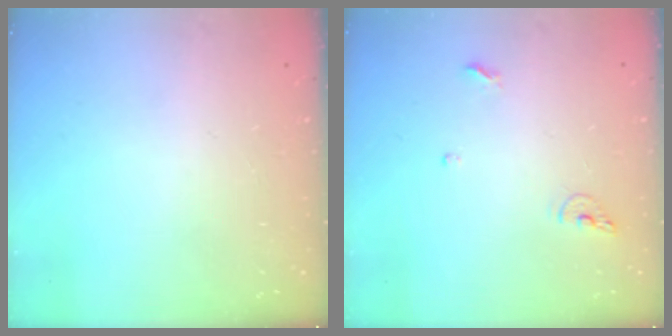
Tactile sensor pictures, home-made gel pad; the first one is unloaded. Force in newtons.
{"total": 6.8, "press": 6.6, "slide": 1.2}